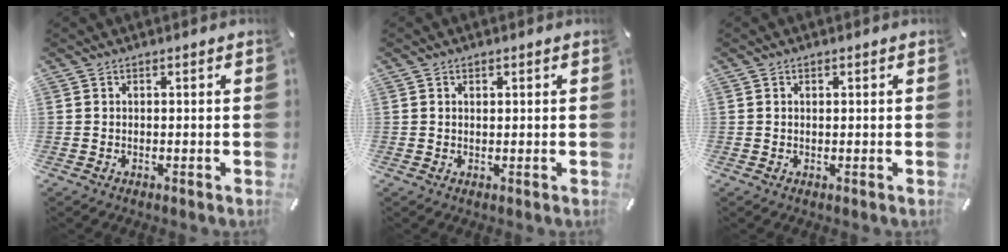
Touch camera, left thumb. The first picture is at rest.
{"total": 0.8, "force": [0.2, 0.6, 0.5], "torque": [-0.012, 0.004, 0.004]}
{"total": 0.6, "force": [0.1, 0.4, 0.4], "torque": [-0.009, 0.001, 0.001]}